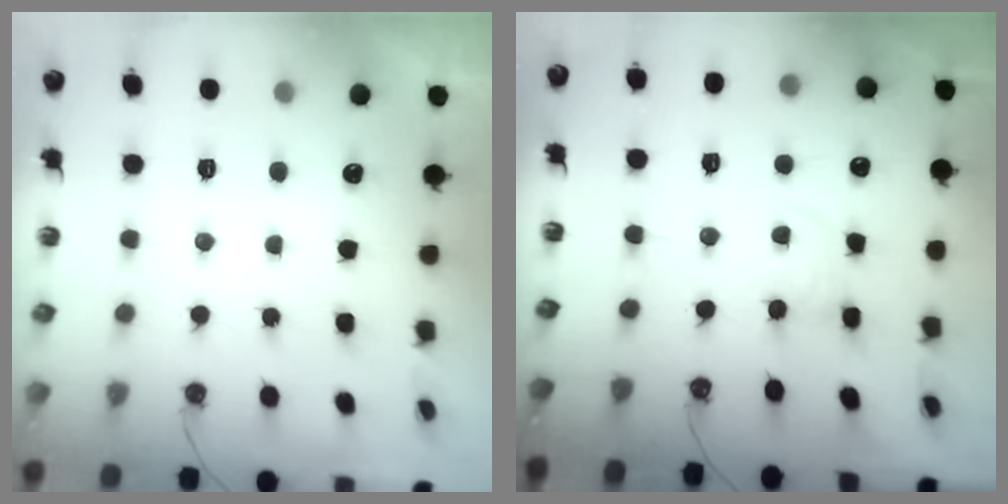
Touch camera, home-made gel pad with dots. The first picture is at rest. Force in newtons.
{"total": 1.6, "press": 1.6, "slide": 0.2}